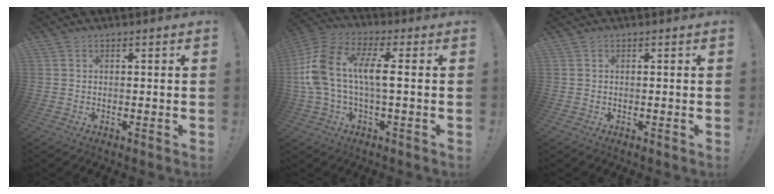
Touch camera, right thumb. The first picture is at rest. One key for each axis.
{"total": 13.5, "fx": 0.4, "fy": 5.6, "fz": 12.2, "tx": -0.258, "ty": 0.000, "tz": 0.002}
{"total": 0.0}